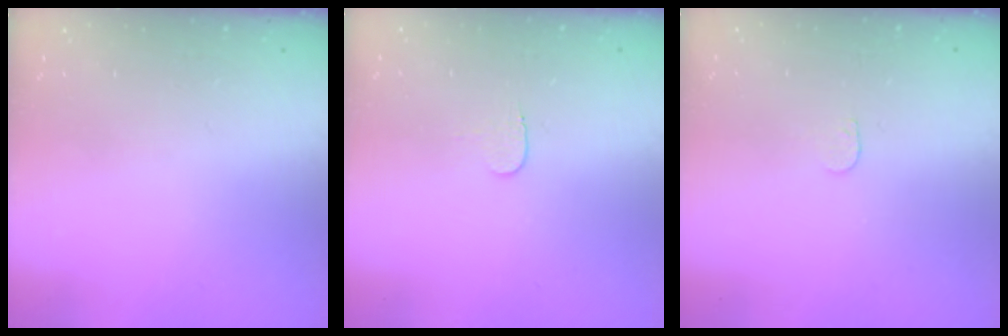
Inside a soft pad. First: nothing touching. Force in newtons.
{"total": 3.8, "press": 3.7, "slide": 0.4}
{"total": 3.2, "press": 3.2, "slide": 0.3}